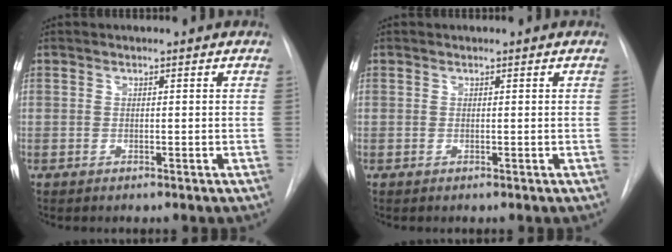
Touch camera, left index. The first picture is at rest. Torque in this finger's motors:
{"motor_torque": [0.00, 0.01, 0.00, 0.00]}